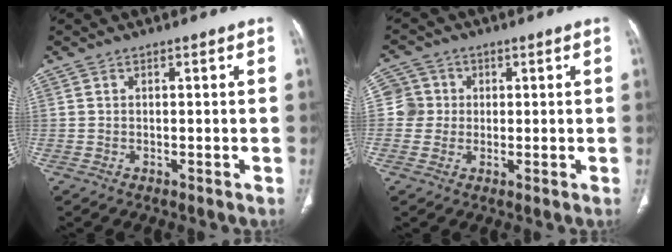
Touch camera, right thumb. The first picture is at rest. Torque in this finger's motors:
{"motor_torque": [-0.05, -0.16, 0.01, 0.43, -0.03]}